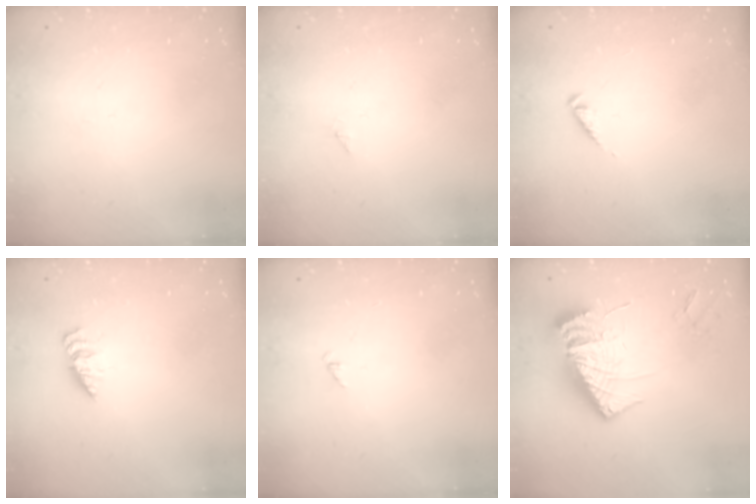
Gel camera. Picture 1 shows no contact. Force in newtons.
{"total": 0.0}
{"total": 1.8, "press": 1.7, "slide": 0.4}
{"total": 1.9, "press": 1.8, "slide": 0.3}
{"total": 1.3, "press": 1.2, "slide": 0.3}
{"total": 17.3, "press": 17.2, "slide": 1.9}